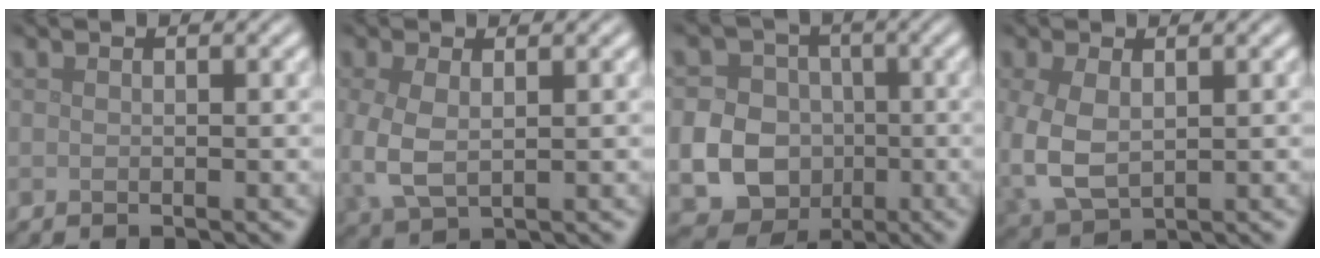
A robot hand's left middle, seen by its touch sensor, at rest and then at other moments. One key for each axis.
{"total": 4.1, "fx": -0.1, "fy": 2.4, "fz": 3.4, "tx": -0.095, "ty": -0.008, "tz": 0.003}
{"total": 10.1, "fx": -2.4, "fy": 9.1, "fz": 3.7, "tx": -0.063, "ty": -0.016, "tz": -0.065}
{"total": 5.2, "fx": -0.2, "fy": 3.4, "fz": 4.0, "tx": -0.113, "ty": -0.013, "tz": 0.007}